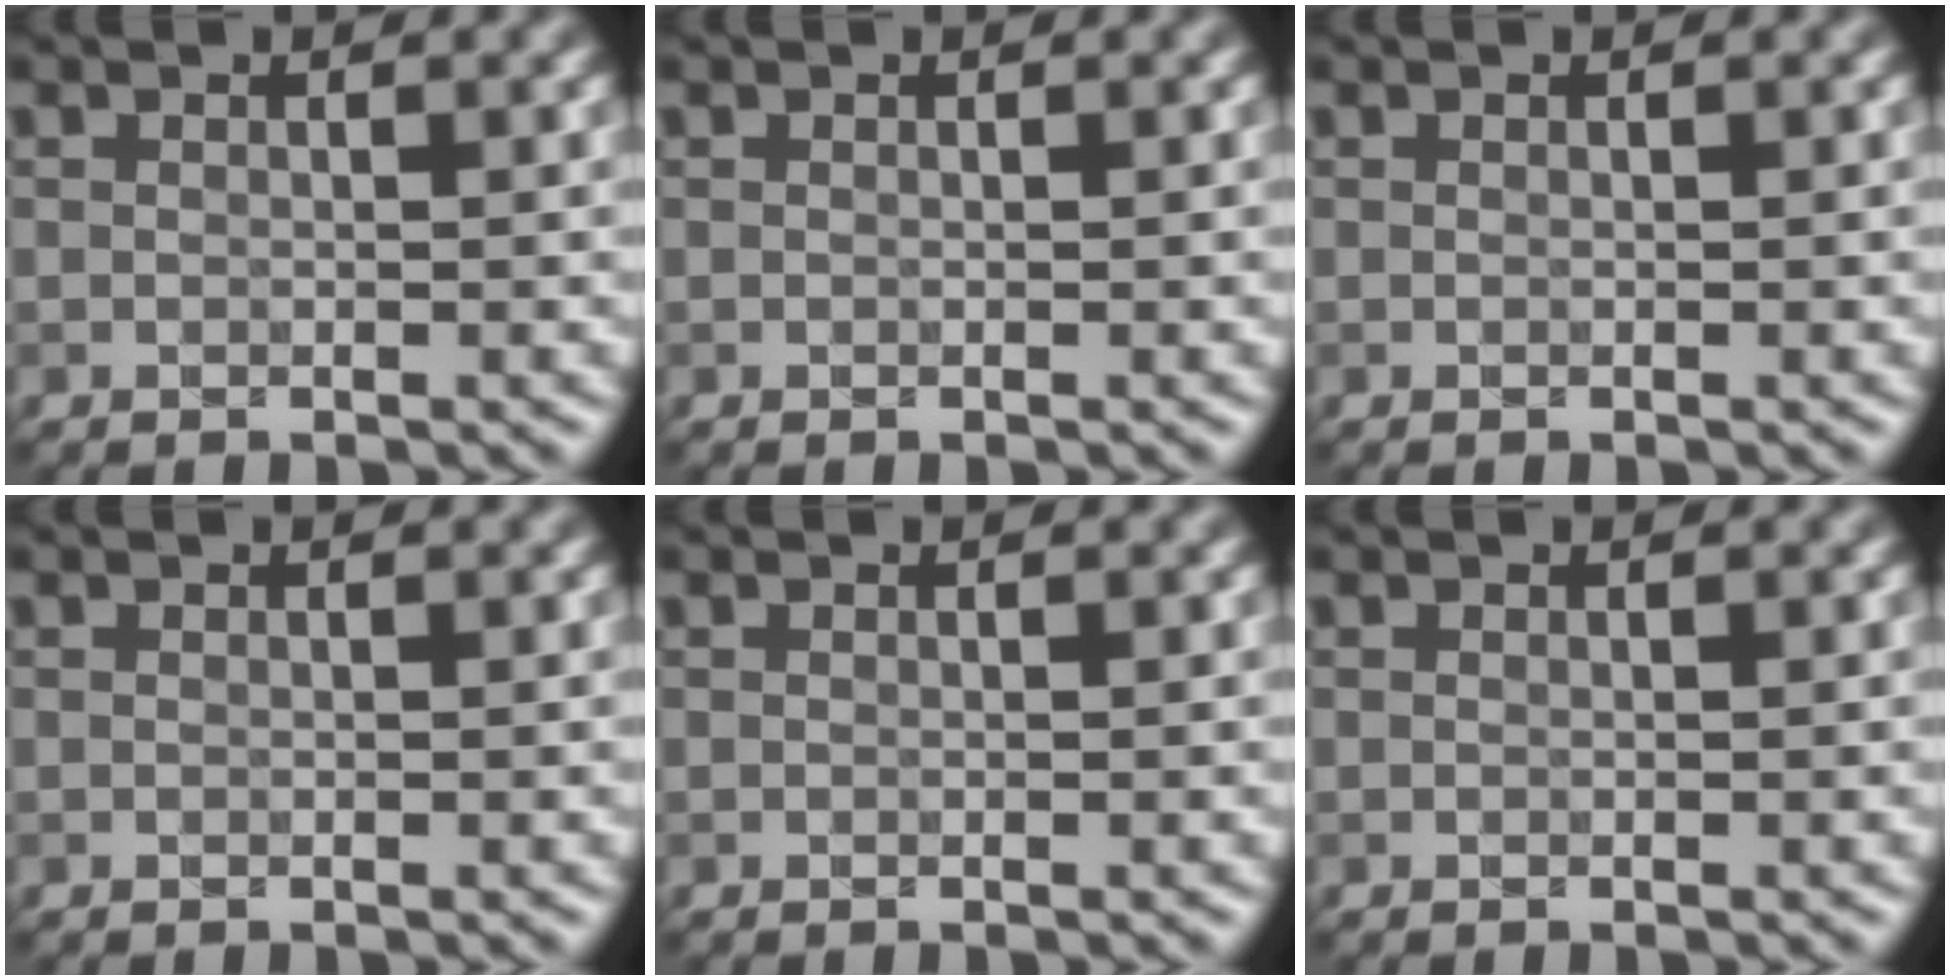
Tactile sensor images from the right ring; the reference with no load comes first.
{"total": 0.0}
{"total": 0.0}
{"total": 0.0}
{"total": 0.0}
{"total": 0.0}